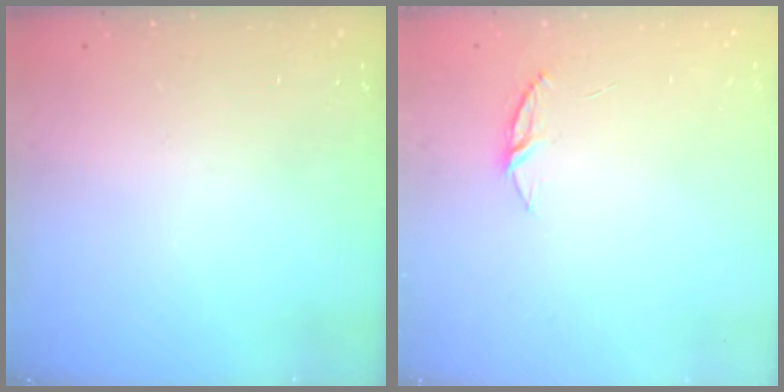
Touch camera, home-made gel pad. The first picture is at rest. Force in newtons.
{"total": 4.6, "press": 4.5, "slide": 0.4}